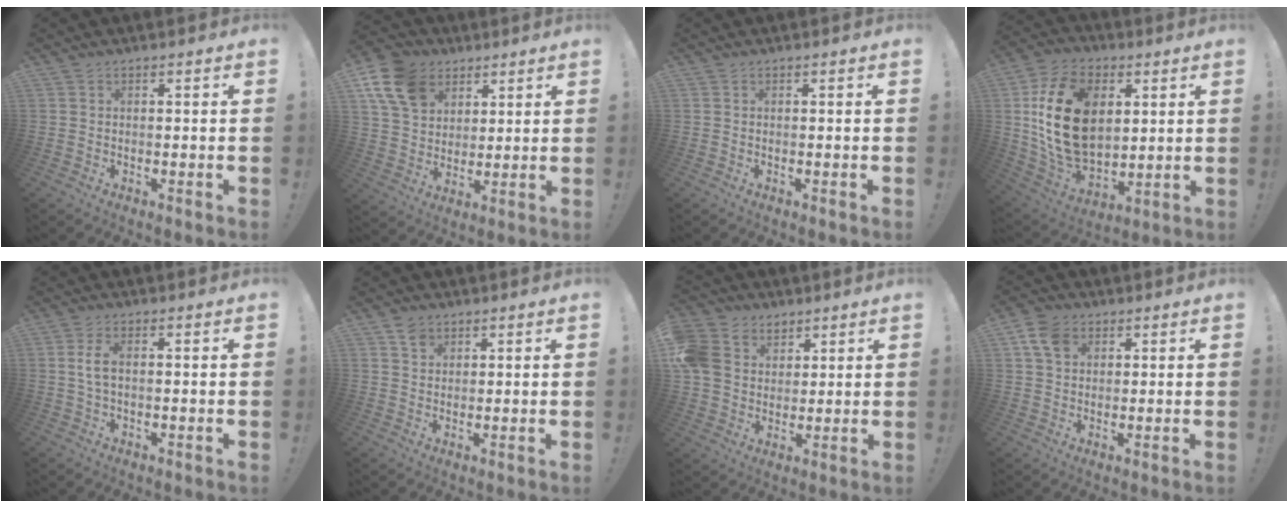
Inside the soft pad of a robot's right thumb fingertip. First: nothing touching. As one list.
[{"total": 15.1, "force": [7.3, 11.3, 7.1], "torque": [-0.118, -0.028, 0.146]}, {"total": 0.0}, {"total": 23.4, "force": [4.9, 16.3, 16.0], "torque": [-0.291, -0.023, 0.093]}, {"total": 4.0, "force": [0.4, 1.6, 3.7], "torque": [-0.067, -0.001, 0.005]}, {"total": 3.3, "force": [2.3, 2.2, 1.0], "torque": [-0.006, -0.012, 0.040]}, {"total": 13.1, "force": [5.0, 11.0, 5.0], "torque": [-0.095, -0.018, 0.104]}, {"total": 7.9, "force": [3.3, 5.7, 4.4], "torque": [-0.082, 0.004, 0.068]}]